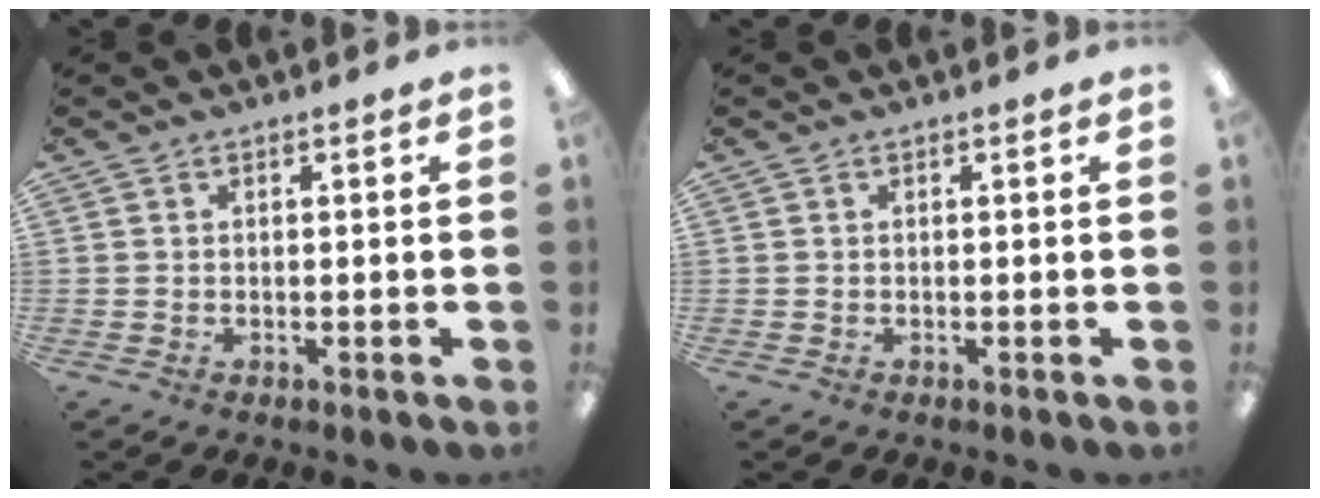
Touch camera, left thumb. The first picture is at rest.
{"total": 0.0}